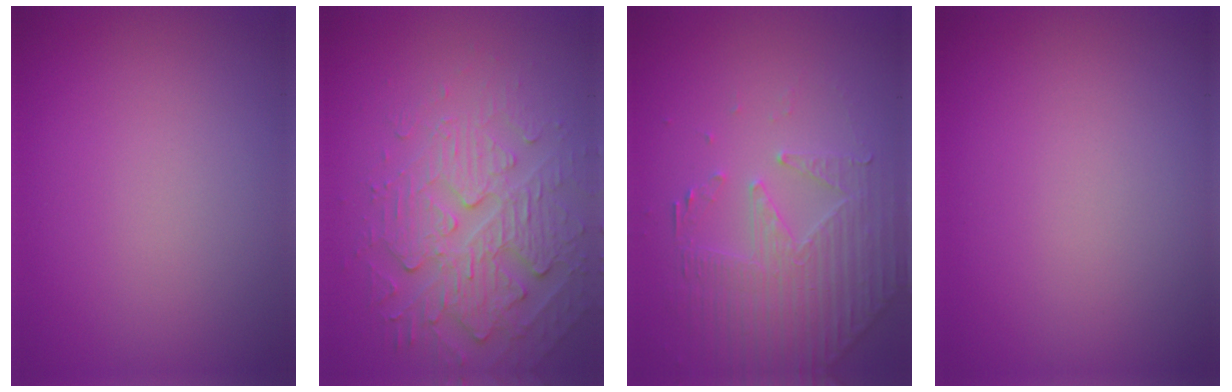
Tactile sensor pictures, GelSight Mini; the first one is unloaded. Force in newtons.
{"total": 4.8, "press": 4.2, "slide": 2.4}
{"total": 4.9, "press": 3.7, "slide": 3.2}
{"total": 0.0}